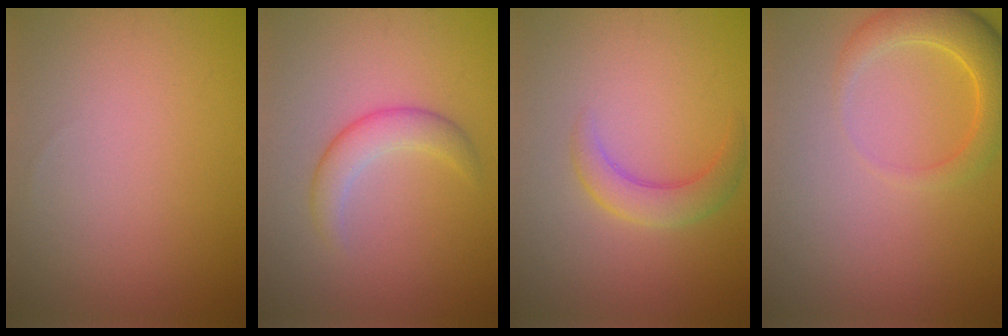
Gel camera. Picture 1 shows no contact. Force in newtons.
{"total": 2.8, "press": 2.8, "slide": 0.1}
{"total": 2.9, "press": 2.9, "slide": 0.1}
{"total": 3.7, "press": 3.7, "slide": 0.2}